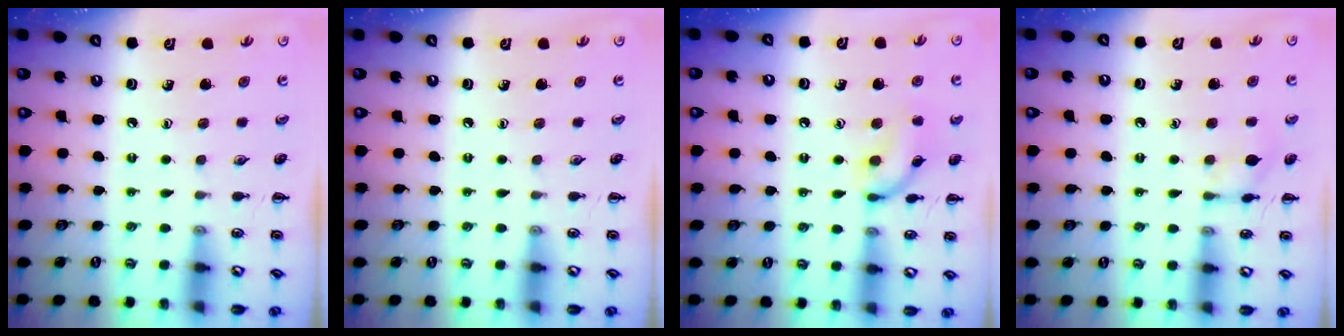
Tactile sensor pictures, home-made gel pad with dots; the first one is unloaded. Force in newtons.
{"total": 0.0}
{"total": 10.9, "press": 10.9, "slide": 0.6}
{"total": 7.3, "press": 7.2, "slide": 0.7}